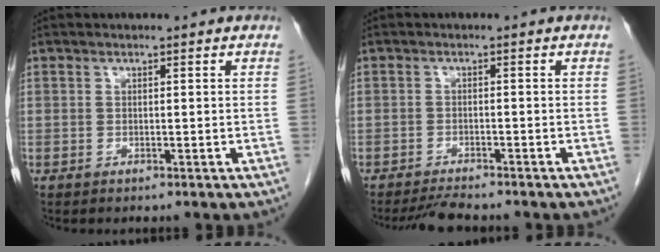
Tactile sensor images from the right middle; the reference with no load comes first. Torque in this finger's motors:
{"motor_torque": [-0.24, -0.30, -0.06, 0.00]}